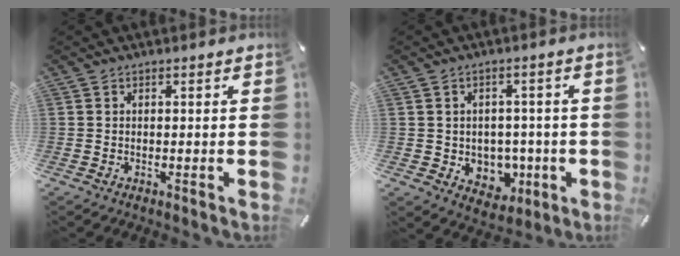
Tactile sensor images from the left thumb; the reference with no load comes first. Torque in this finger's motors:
{"motor_torque": [-0.14, 0.29, -0.13, 0.20, 0.02]}